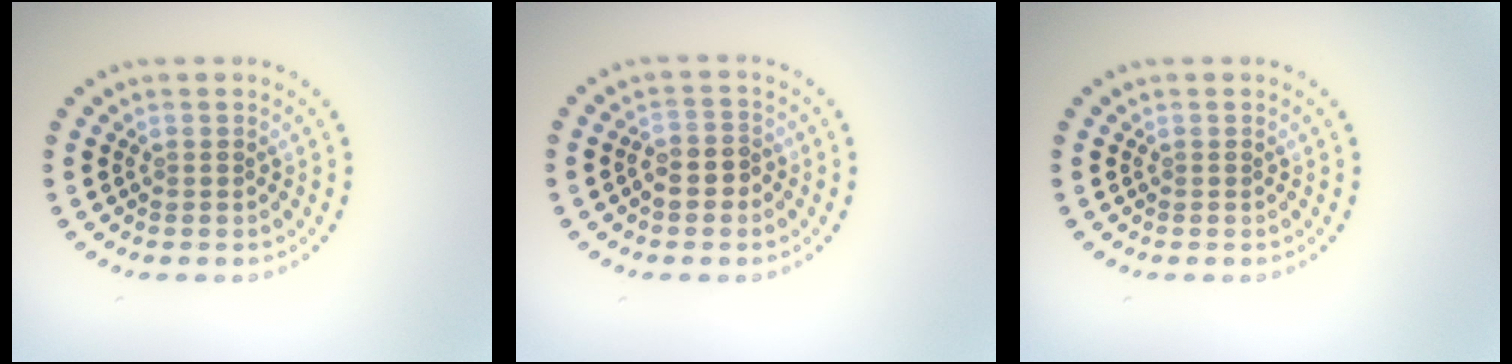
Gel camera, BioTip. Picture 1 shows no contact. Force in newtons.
{"total": 2.1, "press": 2.0, "slide": 0.9}
{"total": 0.0}